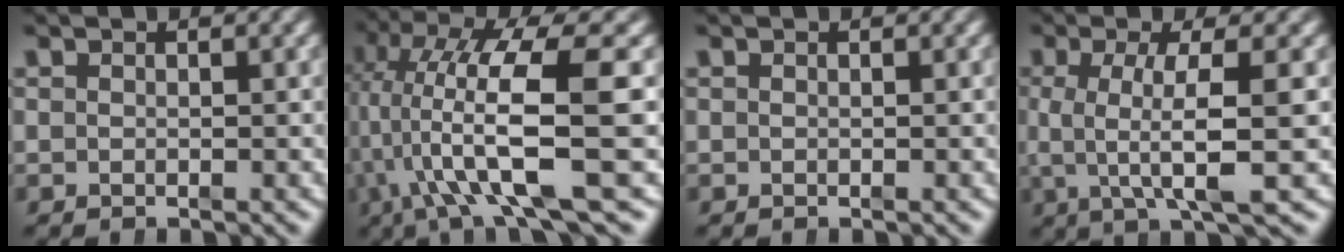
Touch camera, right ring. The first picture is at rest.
{"total": 10.0, "force": [-0.3, 4.1, 9.1], "torque": [-0.161, -0.018, 0.006]}
{"total": 0.0}
{"total": 5.7, "force": [0.2, 1.2, 5.6], "torque": [-0.106, -0.012, 0.007]}